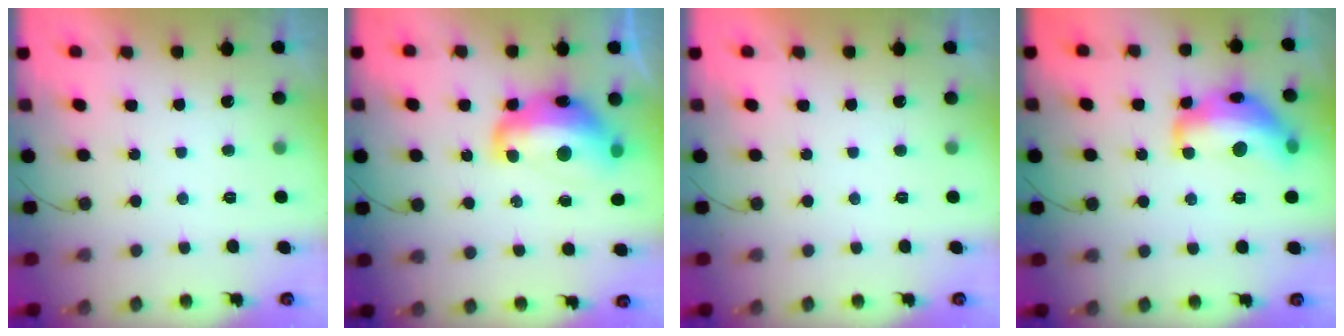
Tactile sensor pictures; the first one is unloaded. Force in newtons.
{"total": 15.6, "press": 15.5, "slide": 1.4}
{"total": 0.0}
{"total": 16.3, "press": 16.3, "slide": 0.9}